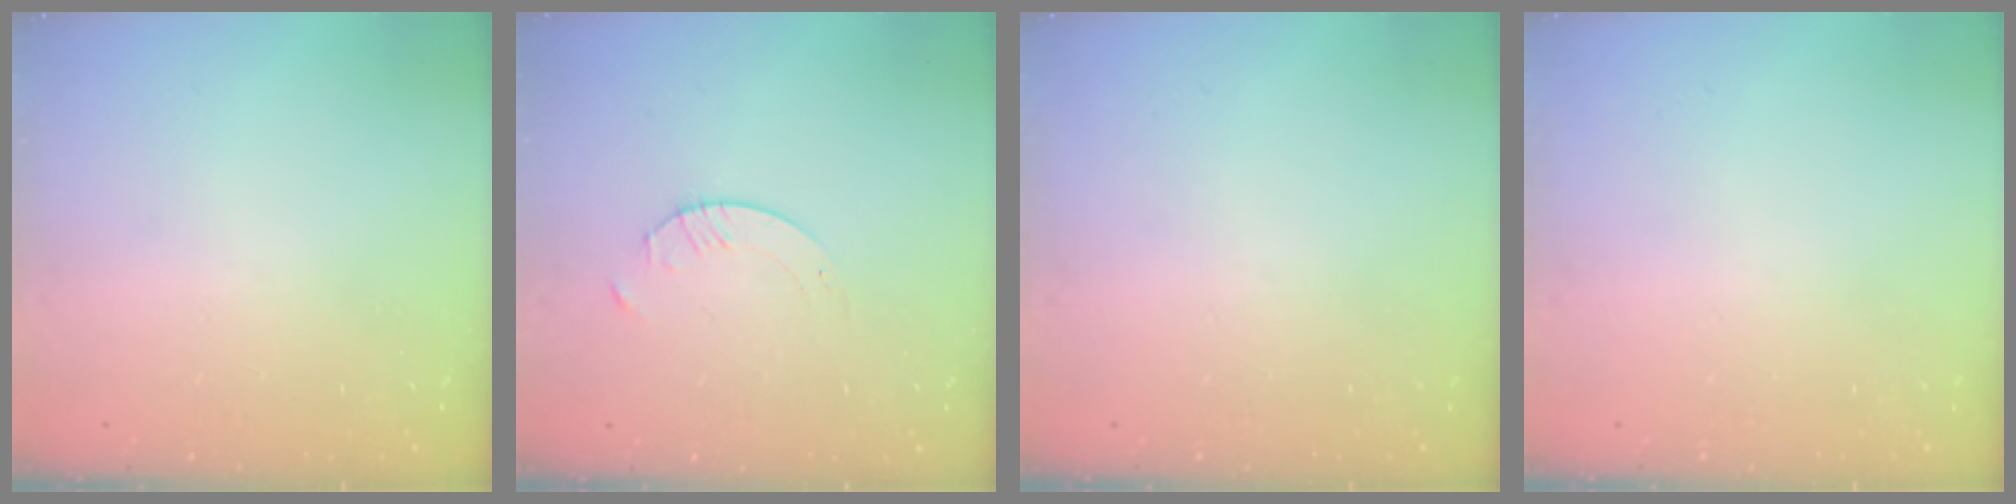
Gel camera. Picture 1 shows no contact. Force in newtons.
{"total": 1.6, "press": 1.6, "slide": 0.2}
{"total": 0.0}
{"total": 0.0}